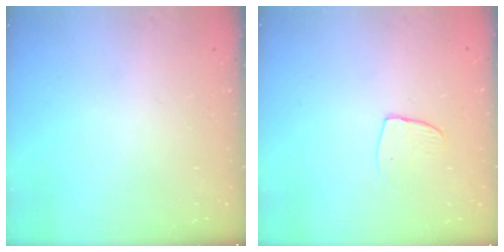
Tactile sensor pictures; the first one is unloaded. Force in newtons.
{"total": 4.3, "press": 4.3, "slide": 0.3}